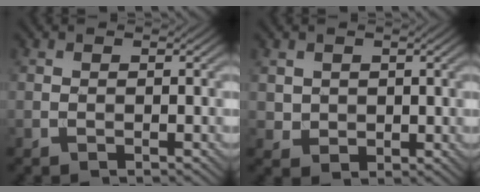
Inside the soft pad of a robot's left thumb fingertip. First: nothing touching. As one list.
[{"total": 2.5, "force": [1.0, 2.1, 0.8], "torque": [-0.032, -0.007, 0.019]}]